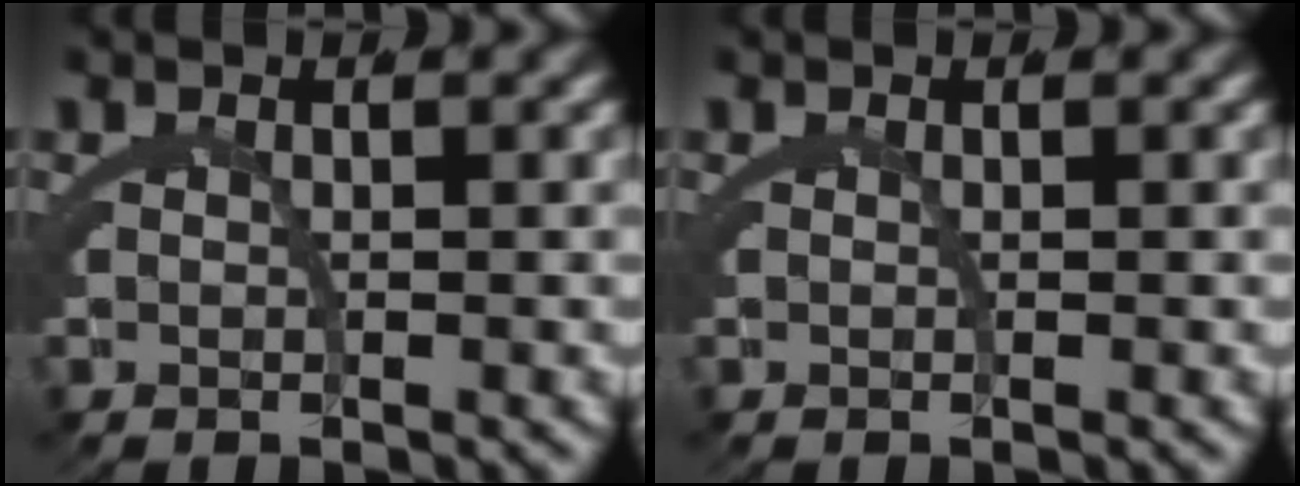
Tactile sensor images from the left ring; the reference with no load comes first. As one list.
[{"total": 0.0}]